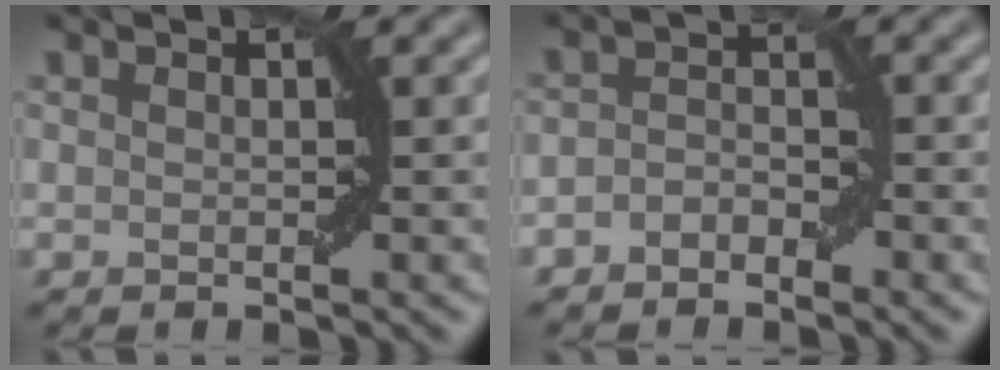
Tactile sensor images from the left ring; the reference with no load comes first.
{"total": 1.8, "force": [-1.2, 0.9, 0.9], "torque": [-0.019, 0.008, -0.026]}